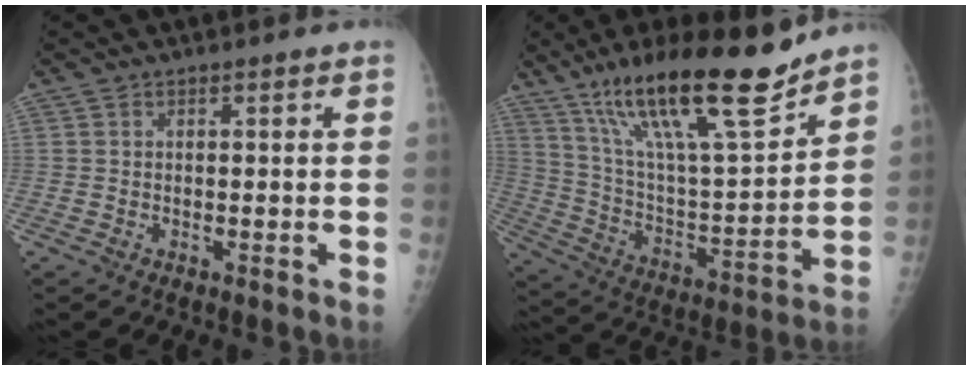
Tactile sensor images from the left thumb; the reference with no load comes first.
{"total": 22.9, "force": [16.3, 4.3, 15.4], "torque": [-0.242, -0.072, 0.287]}